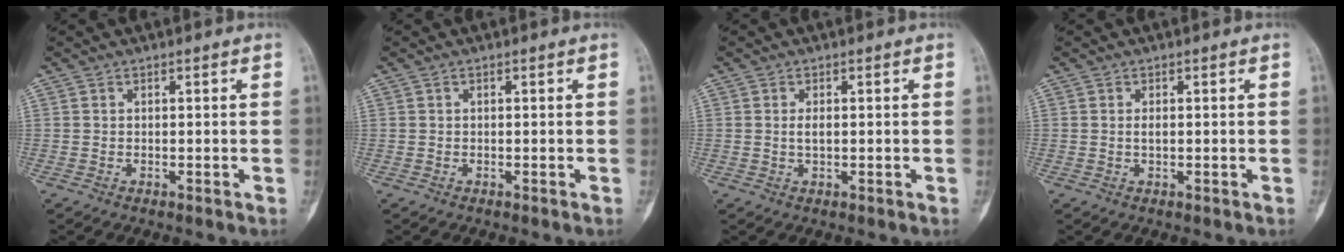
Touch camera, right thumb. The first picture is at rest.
{"total": 0.0}
{"total": 2.0, "force": [0.1, 0.9, 1.7], "torque": [-0.030, 0.000, 0.002]}
{"total": 0.9, "force": [0.1, 0.4, 0.8], "torque": [-0.013, 0.000, 0.001]}